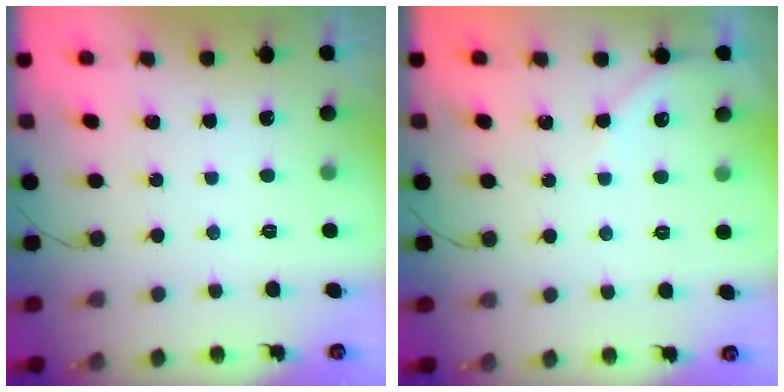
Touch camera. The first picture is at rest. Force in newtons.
{"total": 3.1, "press": 3.1, "slide": 0.5}